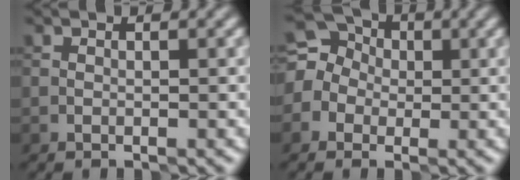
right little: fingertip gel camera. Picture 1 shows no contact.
{"total": 7.1, "force": [1.2, 6.5, 2.6], "torque": [-0.050, 0.048, -0.029]}